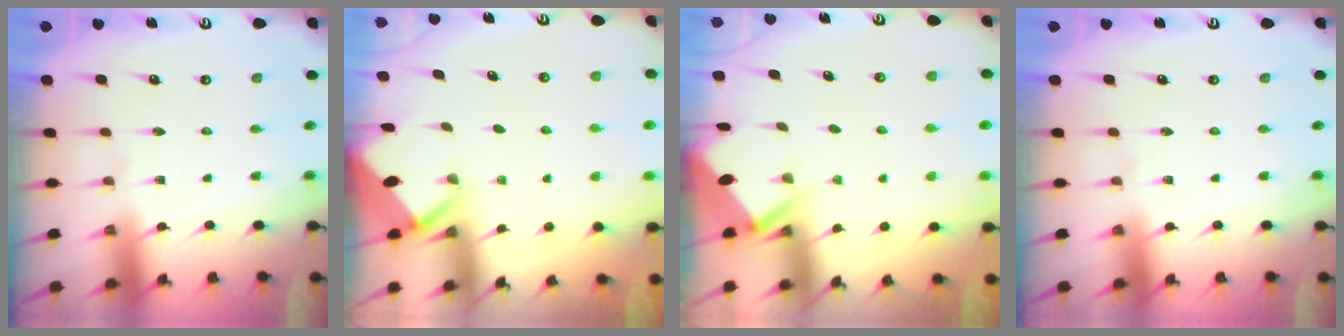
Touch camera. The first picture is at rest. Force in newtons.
{"total": 2.2, "press": 2.2, "slide": 0.1}
{"total": 2.9, "press": 2.9, "slide": 0.3}
{"total": 0.0}